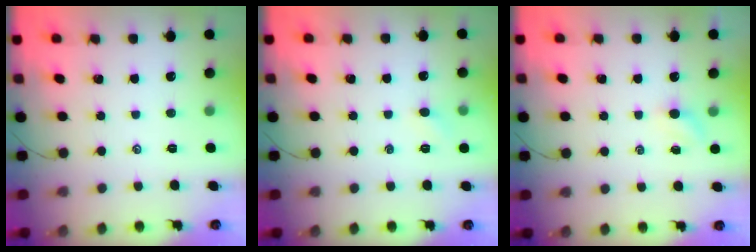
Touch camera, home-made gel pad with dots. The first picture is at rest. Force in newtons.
{"total": 2.5, "press": 2.4, "slide": 0.7}
{"total": 3.3, "press": 3.1, "slide": 0.9}